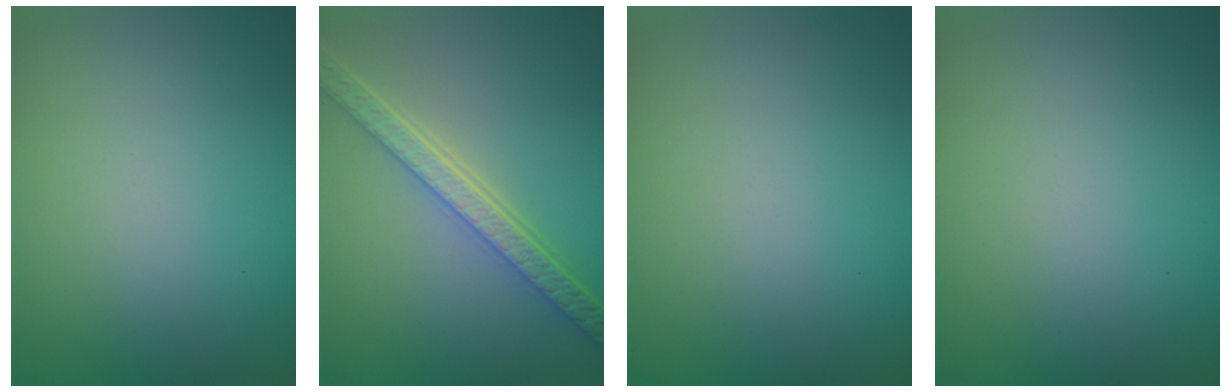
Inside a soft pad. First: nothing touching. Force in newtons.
{"total": 5.7, "press": 4.4, "slide": 3.6}
{"total": 0.0}
{"total": 0.0}